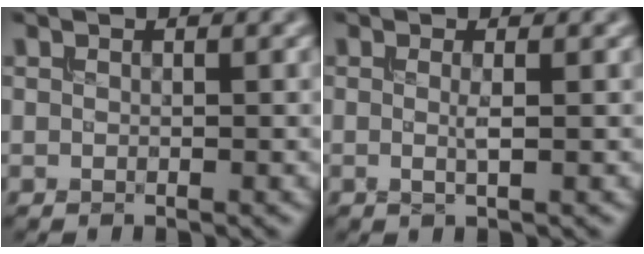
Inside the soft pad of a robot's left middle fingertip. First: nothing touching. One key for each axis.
{"total": 1.1, "fx": -0.1, "fy": 0.1, "fz": 1.1, "tx": -0.023, "ty": -0.001, "tz": -0.006}